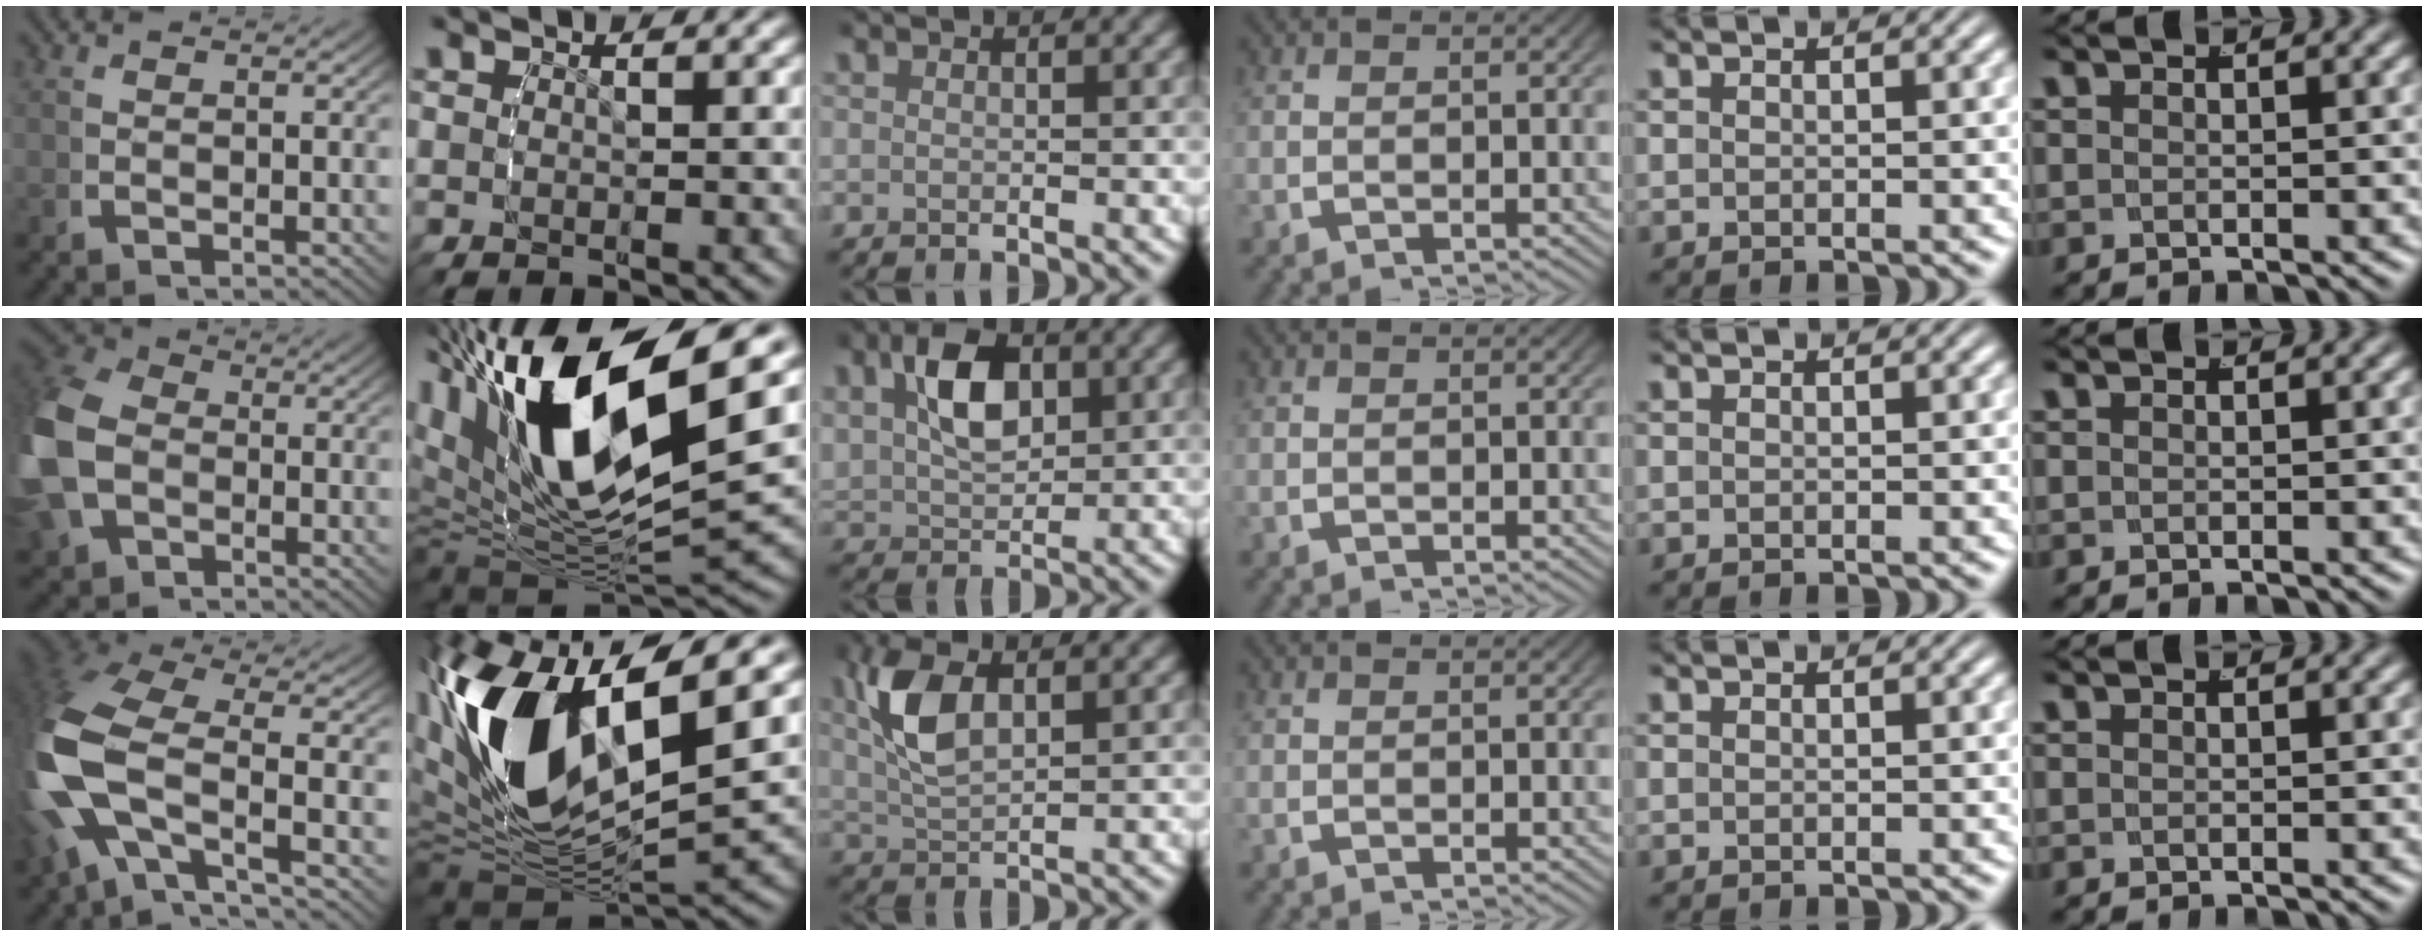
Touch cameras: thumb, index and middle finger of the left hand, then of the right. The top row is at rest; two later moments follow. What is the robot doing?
{"motion": "lift_and_place", "object": "pen"}